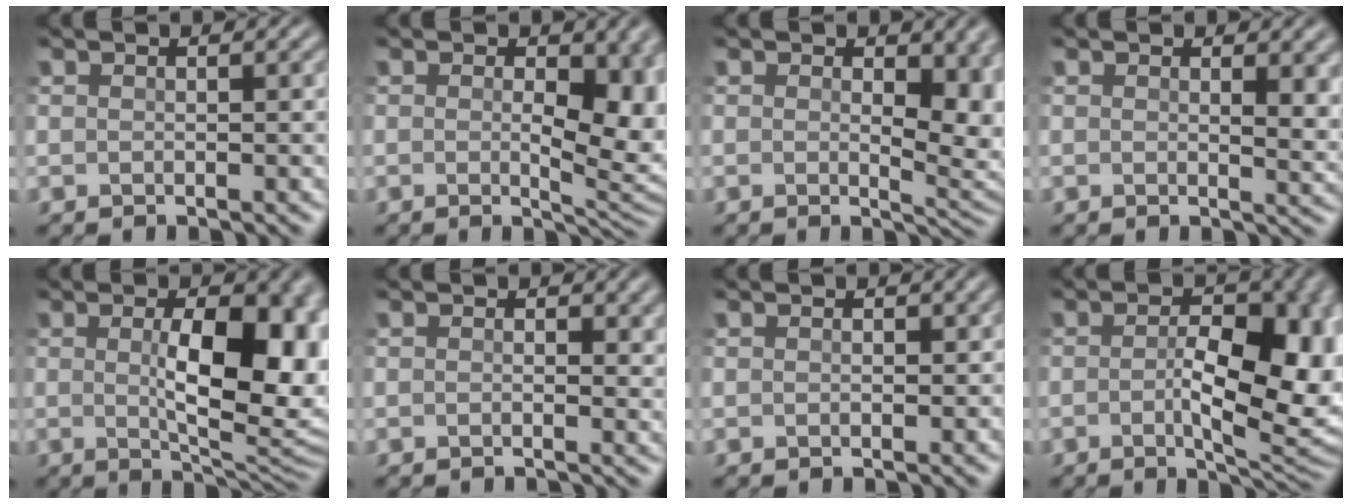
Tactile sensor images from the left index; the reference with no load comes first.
{"total": 6.7, "force": [-0.2, 3.0, 6.0], "torque": [-0.060, -0.009, 0.004]}
{"total": 6.4, "force": [0.4, 3.0, 5.6], "torque": [-0.048, -0.012, 0.016]}
{"total": 3.4, "force": [1.2, 1.3, 3.0], "torque": [-0.030, -0.003, 0.024]}
{"total": 11.3, "force": [0.6, 4.4, 10.4], "torque": [-0.126, -0.003, 0.018]}
{"total": 1.2, "force": [0.0, 0.5, 1.1], "torque": [-0.009, -0.001, -0.003]}
{"total": 0.0}
{"total": 10.3, "force": [-0.9, 4.9, 9.0], "torque": [-0.101, -0.003, -0.014]}